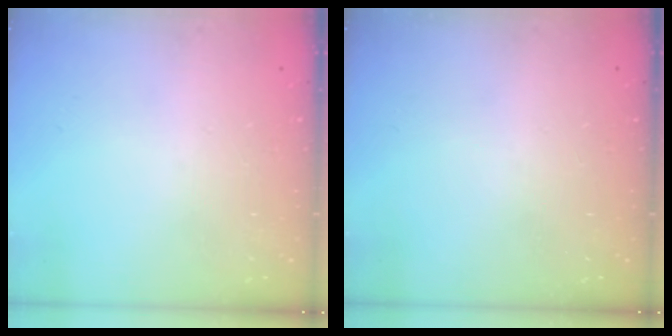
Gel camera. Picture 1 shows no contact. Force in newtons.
{"total": 0.0}